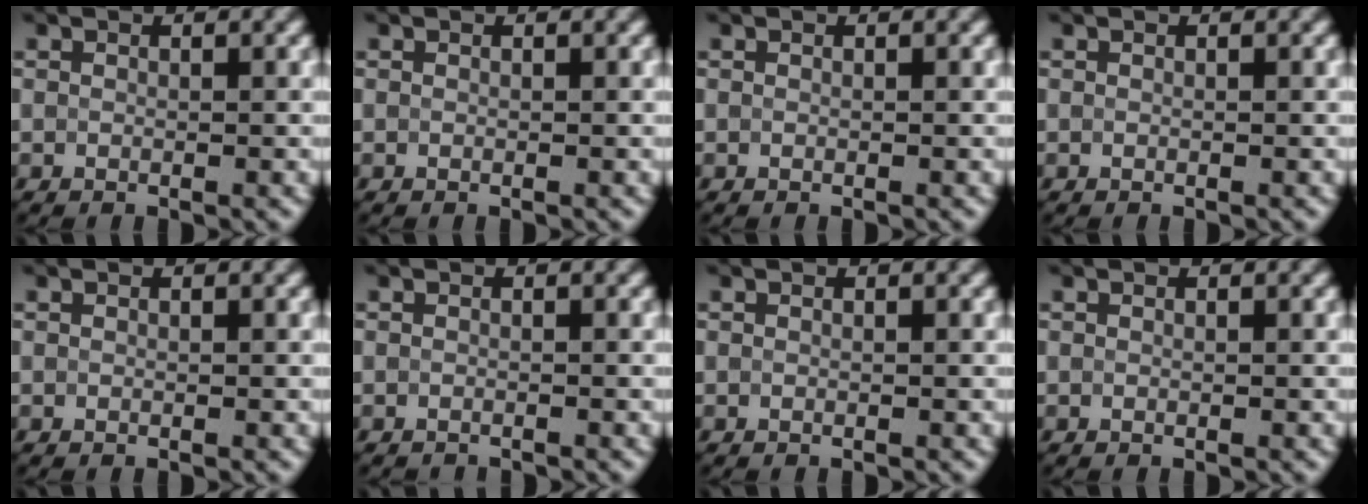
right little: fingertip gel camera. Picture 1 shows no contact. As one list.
[{"total": 0.0}, {"total": 0.0}, {"total": 0.0}, {"total": 0.0}, {"total": 1.1, "force": [-1.1, 0.0, 0.0], "torque": [0.004, -0.008, -0.019]}, {"total": 0.0}, {"total": 0.0}]